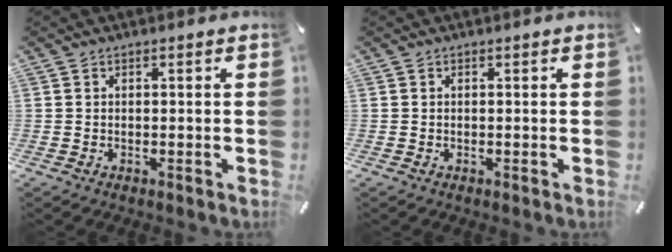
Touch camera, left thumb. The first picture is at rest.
{"total": 0.0}